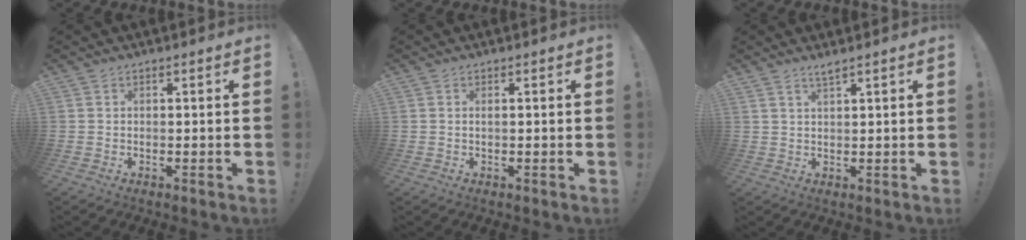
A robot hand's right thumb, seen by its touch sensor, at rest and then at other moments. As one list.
[{"total": 0.6, "force": [0.3, 0.1, 0.5], "torque": [-0.003, -0.002, 0.004]}, {"total": 2.3, "force": [1.9, -0.1, 1.4], "torque": [-0.037, -0.004, 0.035]}]